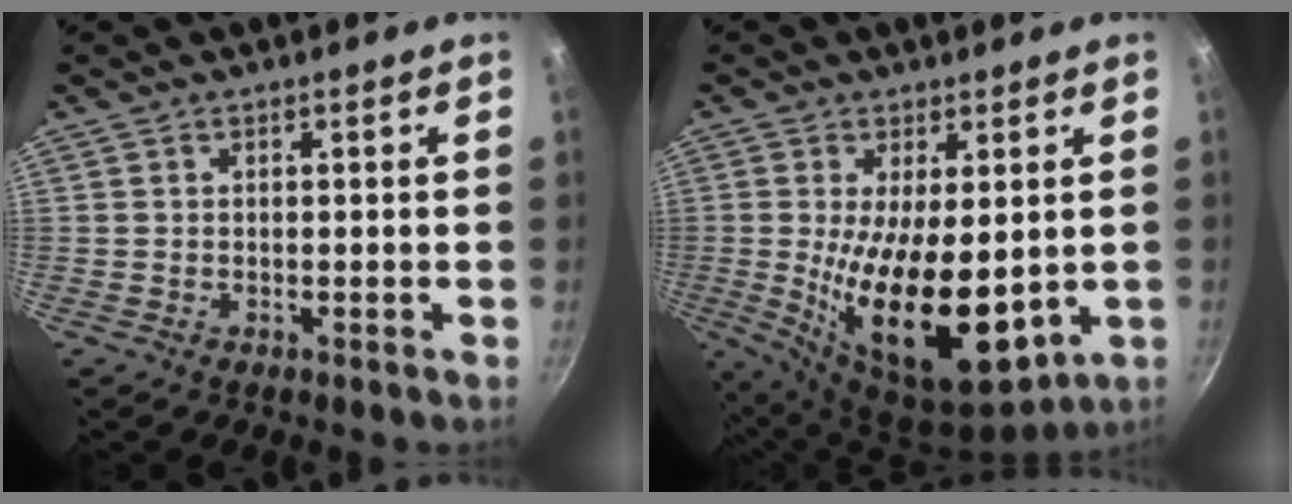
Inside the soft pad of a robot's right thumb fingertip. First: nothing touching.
{"total": 17.2, "force": [-0.6, 7.8, 15.4], "torque": [-0.254, -0.032, 0.010]}